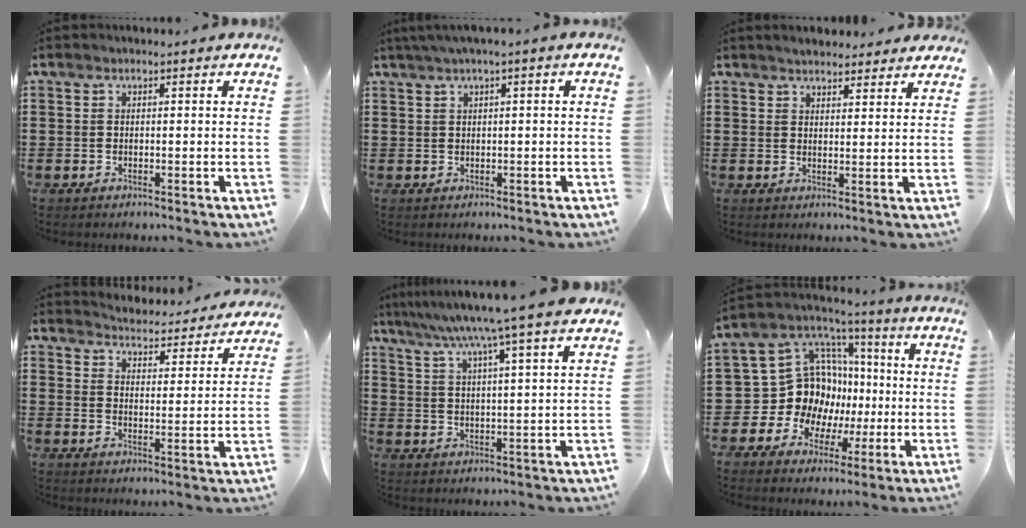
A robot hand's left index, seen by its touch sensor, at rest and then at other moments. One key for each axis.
{"total": 1.7, "fx": 0.1, "fy": 0.0, "fz": 1.7, "tx": -0.028, "ty": -0.003, "tz": 0.003}
{"total": 3.0, "fx": 2.9, "fy": 0.4, "fz": 0.3, "tx": -0.013, "ty": -0.005, "tz": 0.055}
{"total": 4.1, "fx": 4.1, "fy": -0.1, "fz": -0.1, "tx": -0.014, "ty": -0.042, "tz": 0.066}
{"total": 8.2, "fx": 6.4, "fy": -1.3, "fz": 5.0, "tx": -0.116, "ty": -0.029, "tz": 0.104}
{"total": 13.8, "fx": -0.3, "fy": 12.8, "fz": 5.1, "tx": -0.140, "ty": -0.016, "tz": 0.009}